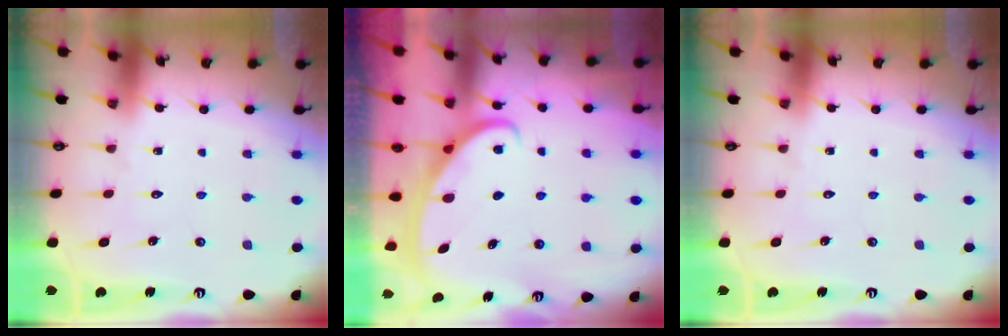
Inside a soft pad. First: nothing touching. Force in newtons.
{"total": 2.5, "press": 2.5, "slide": 0.4}
{"total": 0.0}